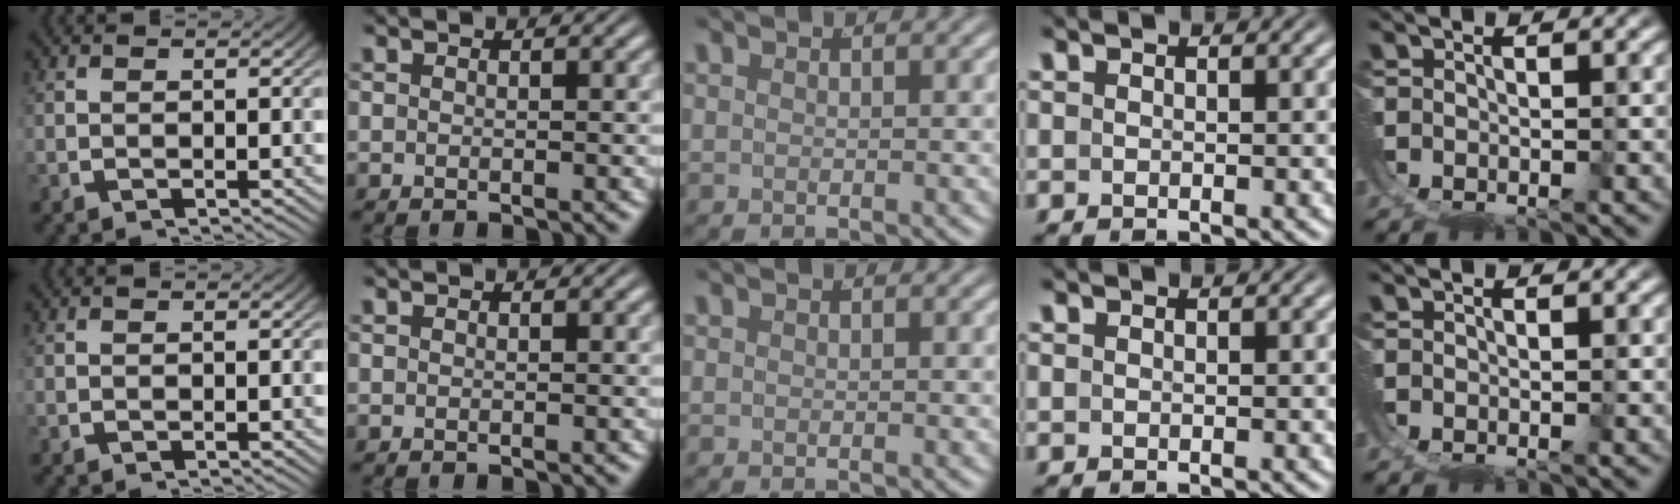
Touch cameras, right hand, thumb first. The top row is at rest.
{}